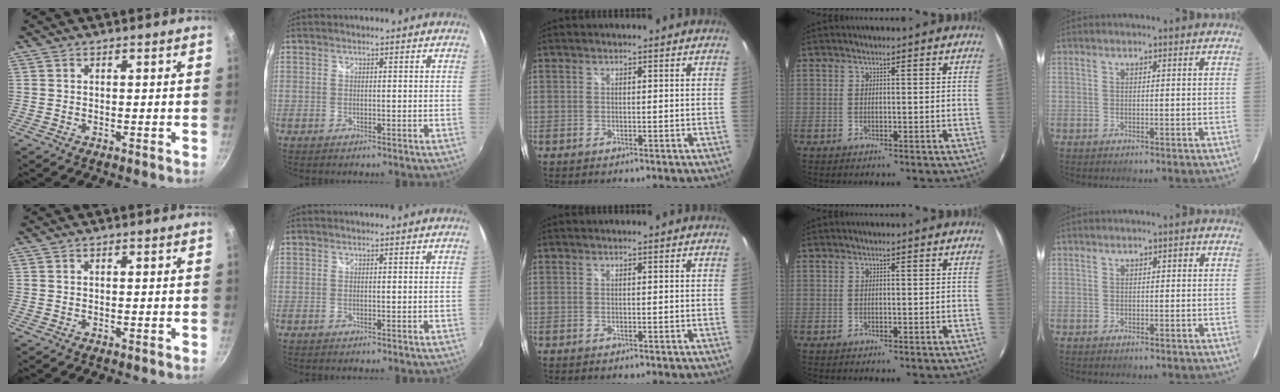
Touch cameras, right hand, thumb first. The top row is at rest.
{"little": {"total": 1.0, "force": [0.4, 0.6, 0.6], "torque": [-0.007, 0.005, 0.006]}}